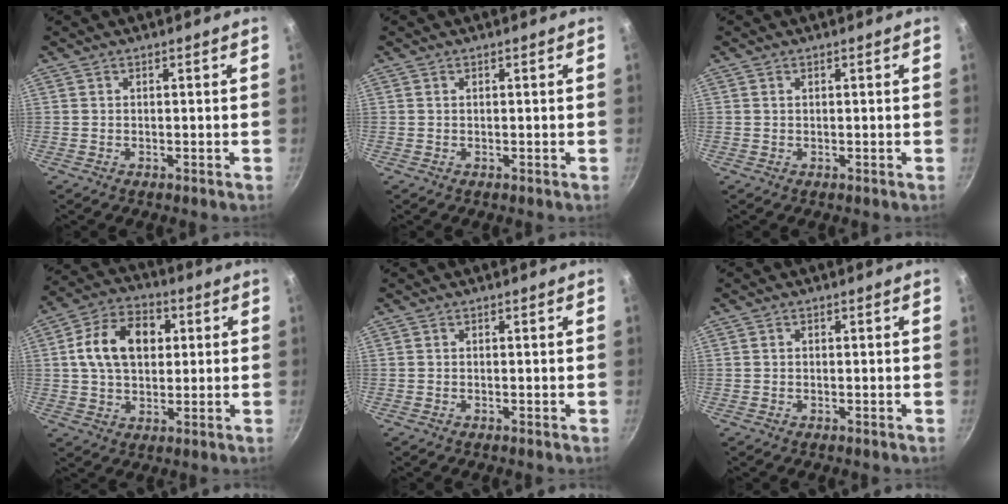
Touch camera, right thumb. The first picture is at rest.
{"total": 0.0}
{"total": 0.5, "force": [0.2, 0.4, 0.3], "torque": [-0.004, 0.002, 0.003]}
{"total": 13.6, "force": [2.7, 9.4, 9.4], "torque": [-0.138, 0.014, 0.034]}
{"total": 0.0}
{"total": 0.6, "force": [0.1, 0.5, 0.3], "torque": [-0.004, 0.004, 0.001]}